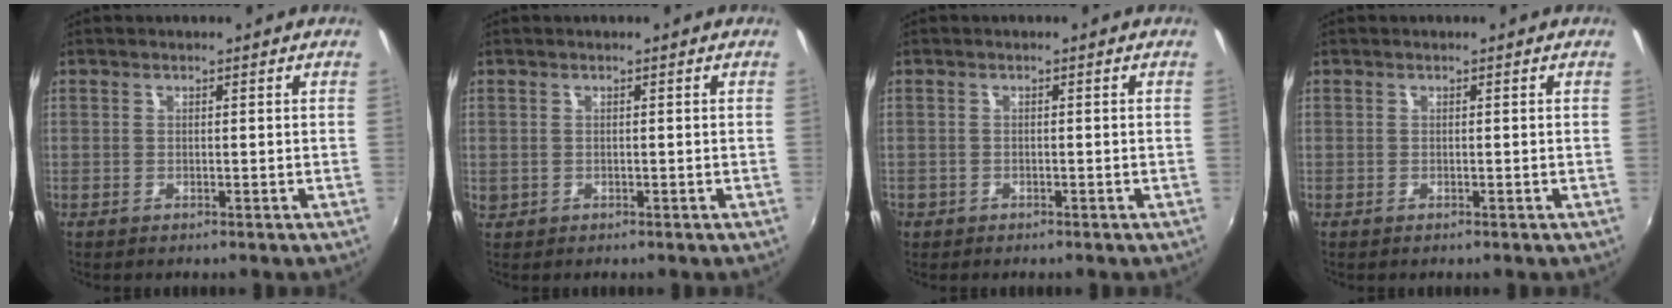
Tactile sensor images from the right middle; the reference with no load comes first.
{"total": 1.0, "force": [0.0, 0.9, 0.3], "torque": [-0.004, -0.001, 0.000]}
{"total": 1.5, "force": [-0.9, 1.1, 0.3], "torque": [-0.011, -0.003, -0.014]}
{"total": 0.0}